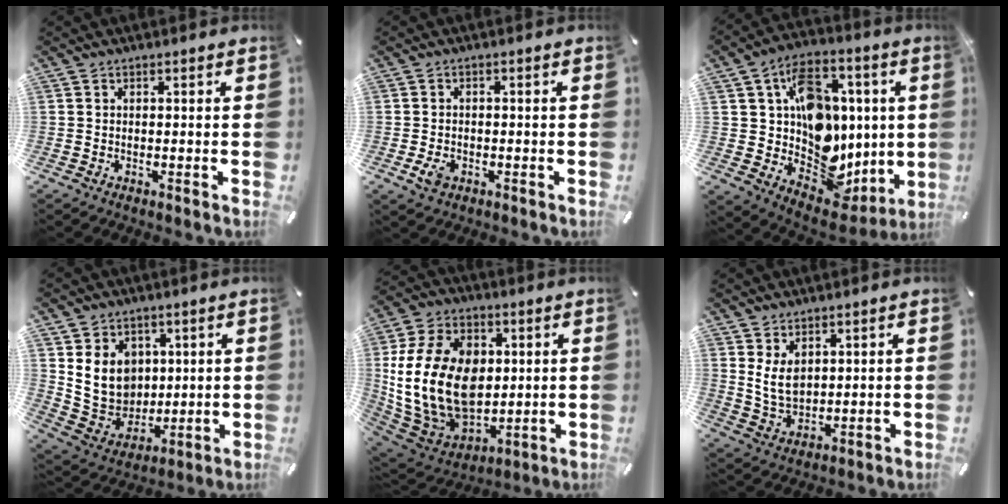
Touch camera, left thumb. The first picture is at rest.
{"total": 3.3, "force": [-1.1, 2.3, 2.0], "torque": [-0.049, 0.000, -0.022]}
{"total": 16.6, "force": [1.8, 13.5, 9.5], "torque": [-0.131, -0.021, 0.051]}
{"total": 12.4, "force": [3.7, 10.9, 4.6], "torque": [-0.099, -0.023, 0.078]}
{"total": 22.8, "force": [1.2, 16.6, 15.6], "torque": [-0.319, -0.004, 0.028]}
{"total": 6.4, "force": [2.7, 4.5, 3.6], "torque": [-0.093, -0.010, 0.046]}